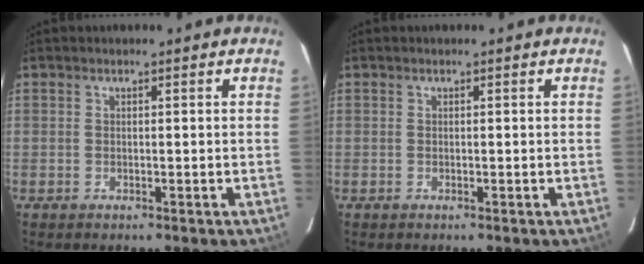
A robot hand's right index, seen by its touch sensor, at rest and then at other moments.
{"total": 0.0}